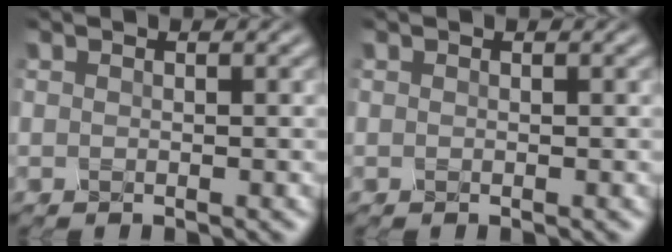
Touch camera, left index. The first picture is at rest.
{"total": 0.0}